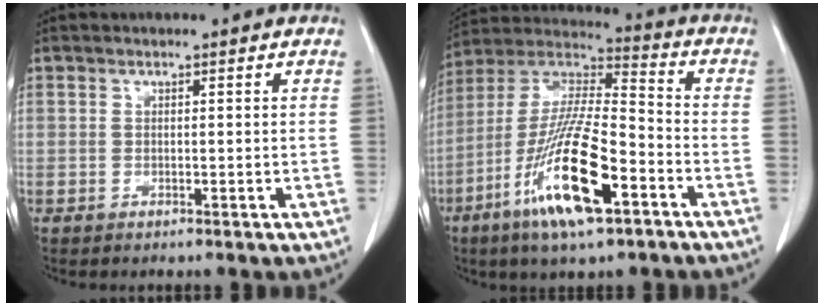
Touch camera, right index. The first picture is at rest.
{"total": 18.2, "force": [-7.9, 3.2, 16.0], "torque": [-0.329, -0.022, -0.144]}